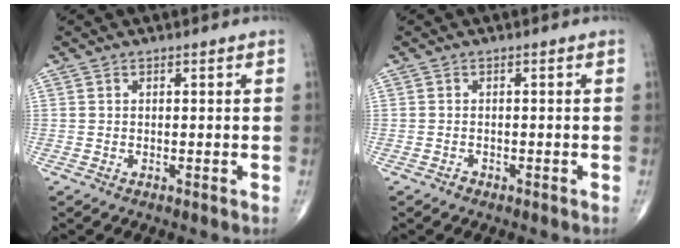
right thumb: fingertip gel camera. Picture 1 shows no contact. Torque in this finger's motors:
{"motor_torque": [0.51, 0.33, -0.23, -0.34, -0.06]}